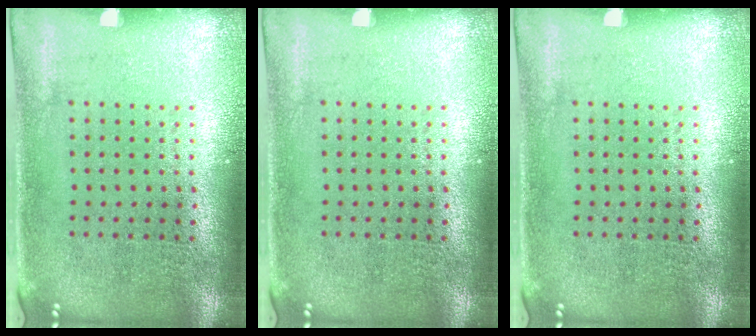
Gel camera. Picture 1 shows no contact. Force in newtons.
{"total": 0.0}
{"total": 0.0}